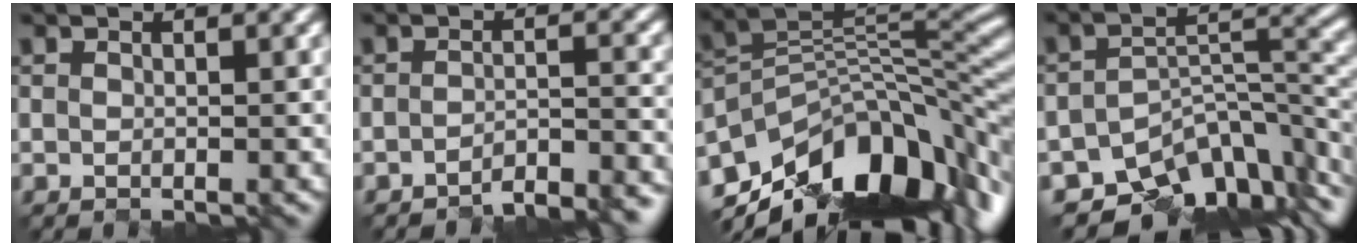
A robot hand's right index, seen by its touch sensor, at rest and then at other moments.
{"total": 4.6, "force": [-4.3, 0.5, 1.7], "torque": [-0.028, 0.001, -0.060]}
{"total": 12.7, "force": [-7.3, 6.6, 8.0], "torque": [-0.158, 0.013, -0.118]}
{"total": 8.8, "force": [-7.0, 3.7, 3.9], "torque": [-0.049, -0.020, -0.113]}